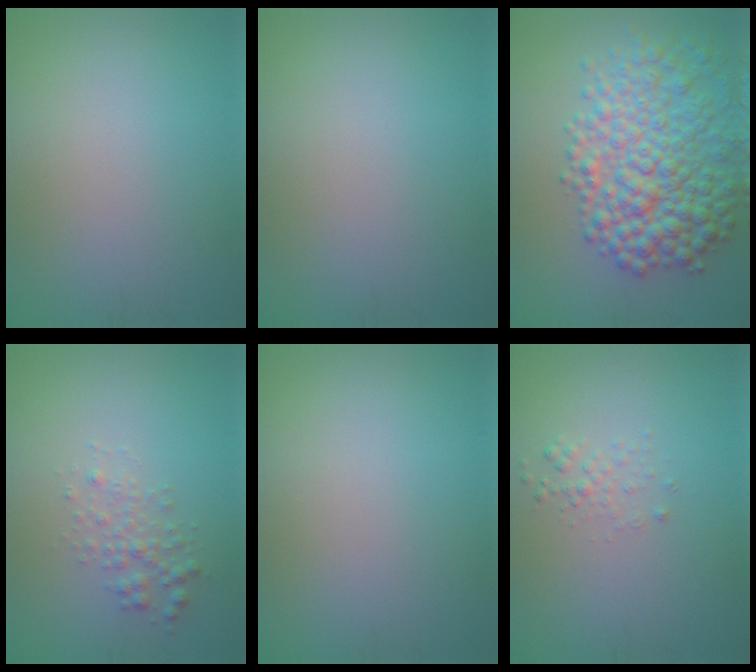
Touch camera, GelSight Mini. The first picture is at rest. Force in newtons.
{"total": 0.0}
{"total": 8.5, "press": 8.5, "slide": 0.2}
{"total": 1.8, "press": 1.8, "slide": 0.0}
{"total": 0.0}
{"total": 1.1, "press": 1.1, "slide": 0.1}